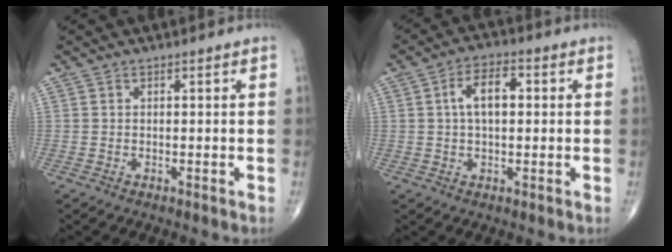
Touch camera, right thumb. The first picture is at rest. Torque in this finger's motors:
{"motor_torque": [0.25, 1.99, 0.72, 0.10, 0.07]}